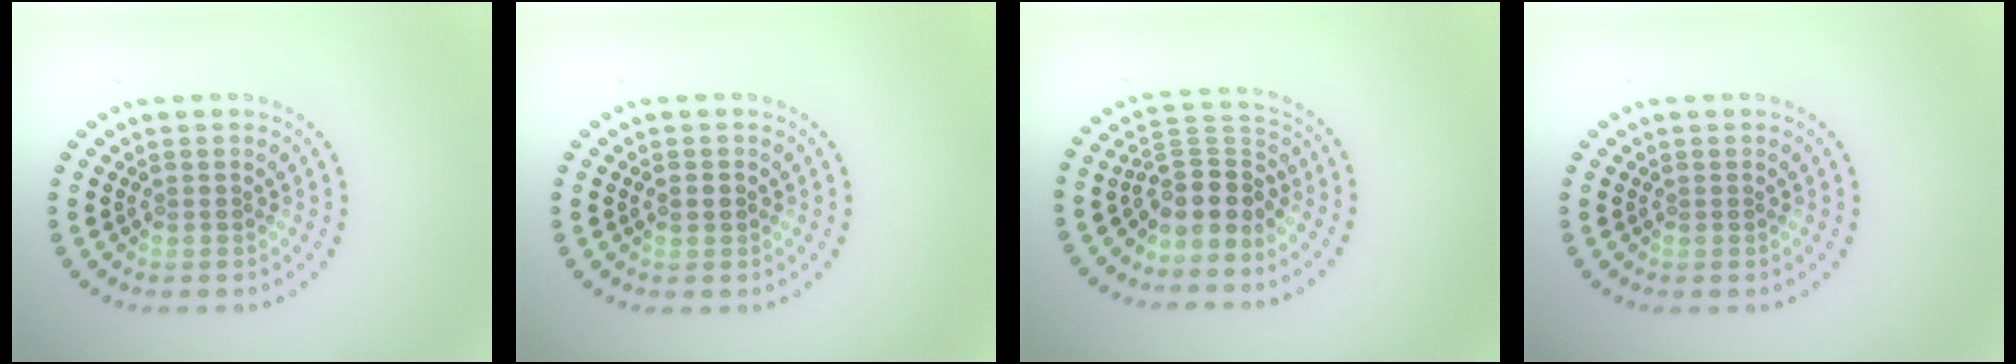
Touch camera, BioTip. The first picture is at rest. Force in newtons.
{"total": 1.3, "press": 1.3, "slide": 0.1}
{"total": 4.0, "press": 3.1, "slide": 2.5}
{"total": 0.0}